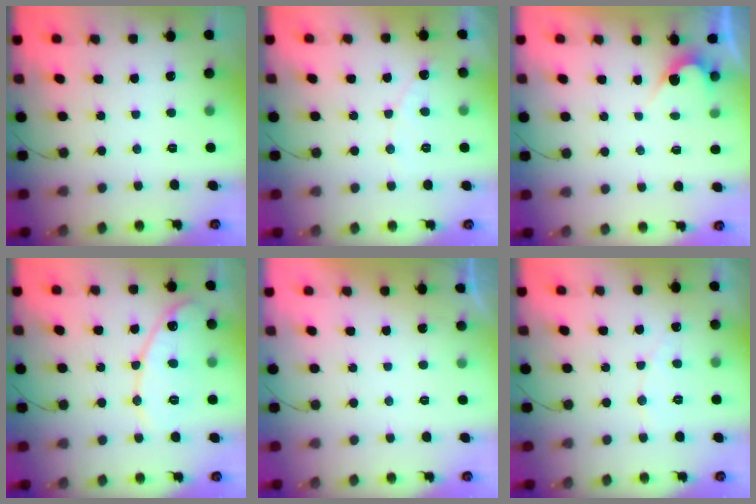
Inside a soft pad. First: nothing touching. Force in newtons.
{"total": 3.4, "press": 3.4, "slide": 0.1}
{"total": 2.4, "press": 2.4, "slide": 0.1}
{"total": 11.9, "press": 11.8, "slide": 1.1}
{"total": 0.8, "press": 0.8, "slide": 0.1}
{"total": 4.0, "press": 3.9, "slide": 0.3}